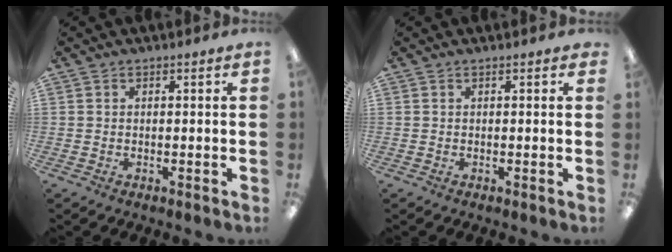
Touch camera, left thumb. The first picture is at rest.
{"total": 0.0}